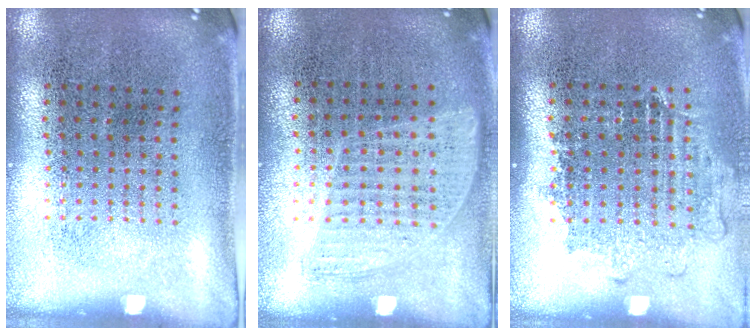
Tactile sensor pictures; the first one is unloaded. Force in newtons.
{"total": 0.9, "press": 0.8, "slide": 0.4}
{"total": 1.1, "press": 1.0, "slide": 0.5}